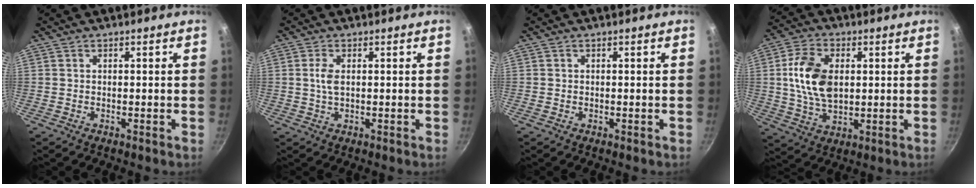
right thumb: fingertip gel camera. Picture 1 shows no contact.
{"total": 2.9, "force": [0.4, 1.4, 2.5], "torque": [-0.054, 0.001, 0.008]}
{"total": 0.0}
{"total": 12.2, "force": [1.6, 7.7, 9.4], "torque": [-0.161, -0.002, 0.031]}